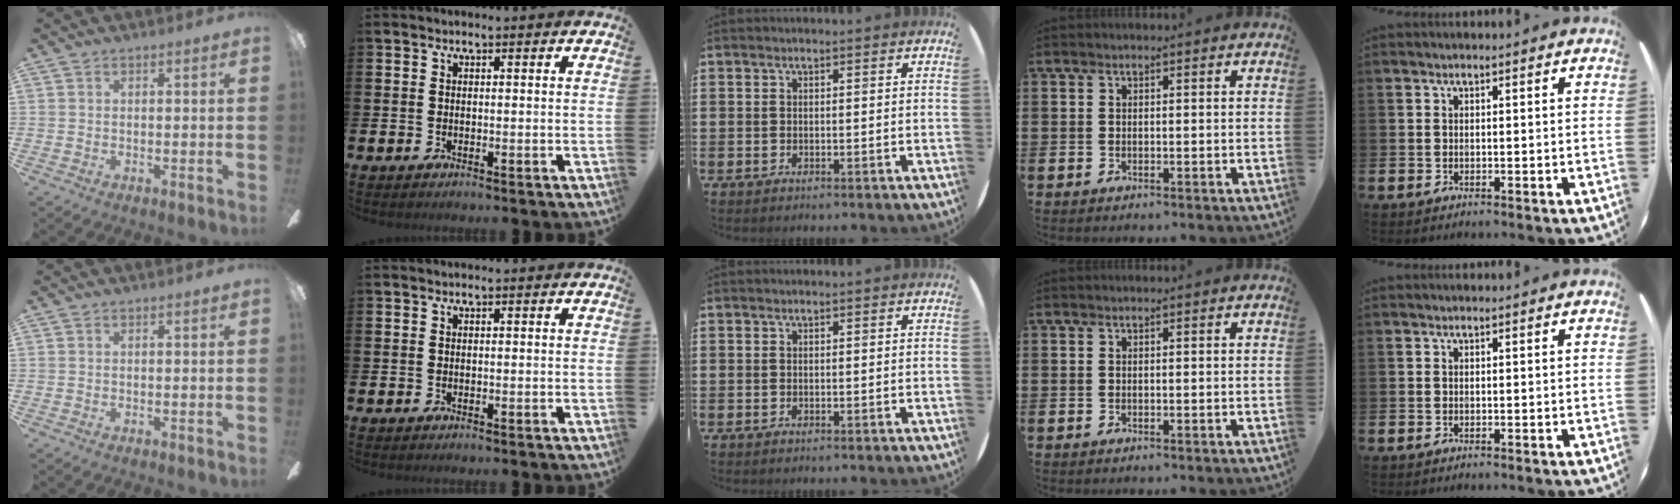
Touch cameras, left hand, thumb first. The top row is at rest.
{}